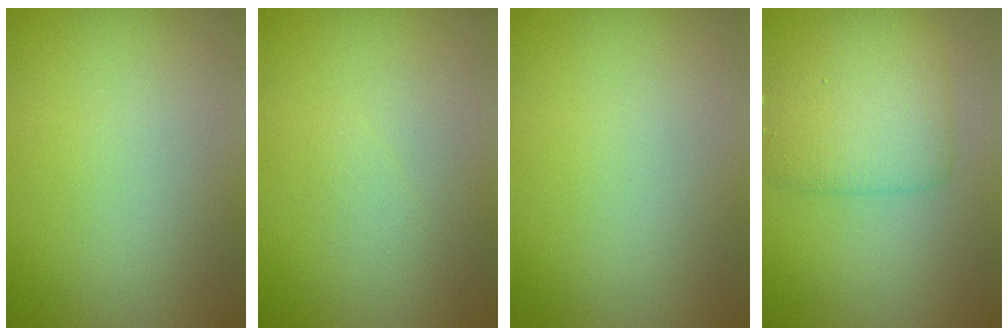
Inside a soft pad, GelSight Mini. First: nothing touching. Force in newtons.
{"total": 0.6, "press": 0.6, "slide": 0.1}
{"total": 0.0}
{"total": 4.3, "press": 4.3, "slide": 0.0}